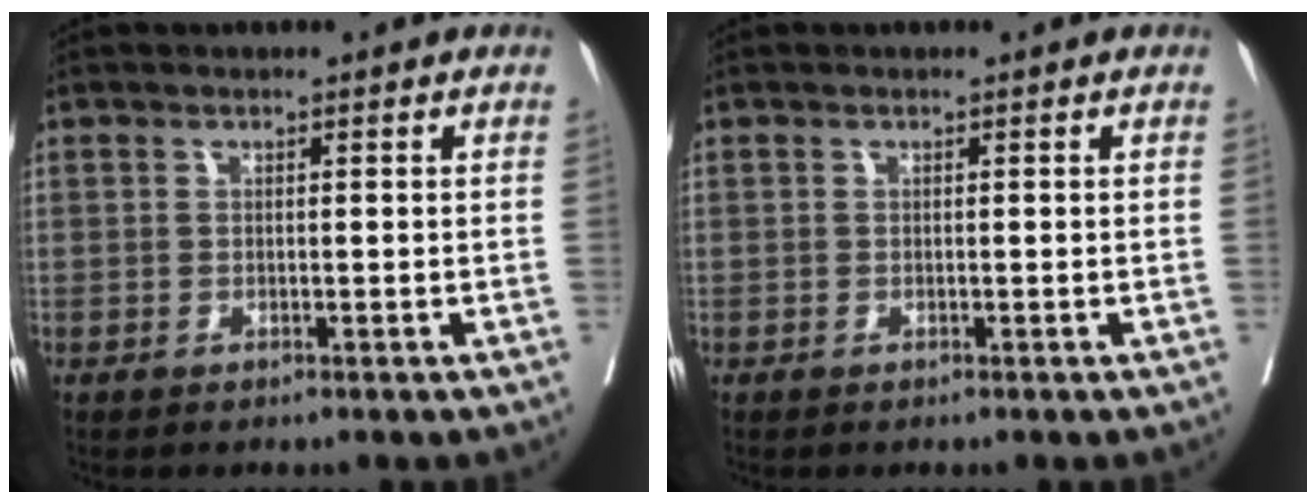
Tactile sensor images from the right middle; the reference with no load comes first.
{"total": 0.0}